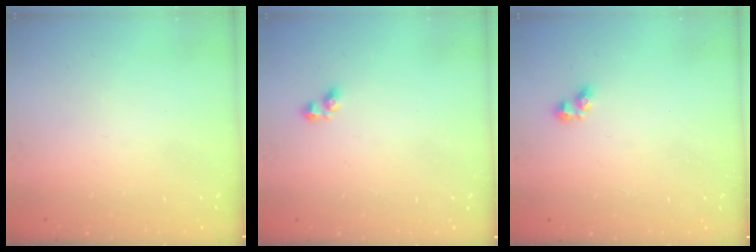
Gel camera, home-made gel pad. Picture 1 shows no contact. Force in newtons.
{"total": 2.8, "press": 2.8, "slide": 0.1}
{"total": 2.7, "press": 2.5, "slide": 1.1}